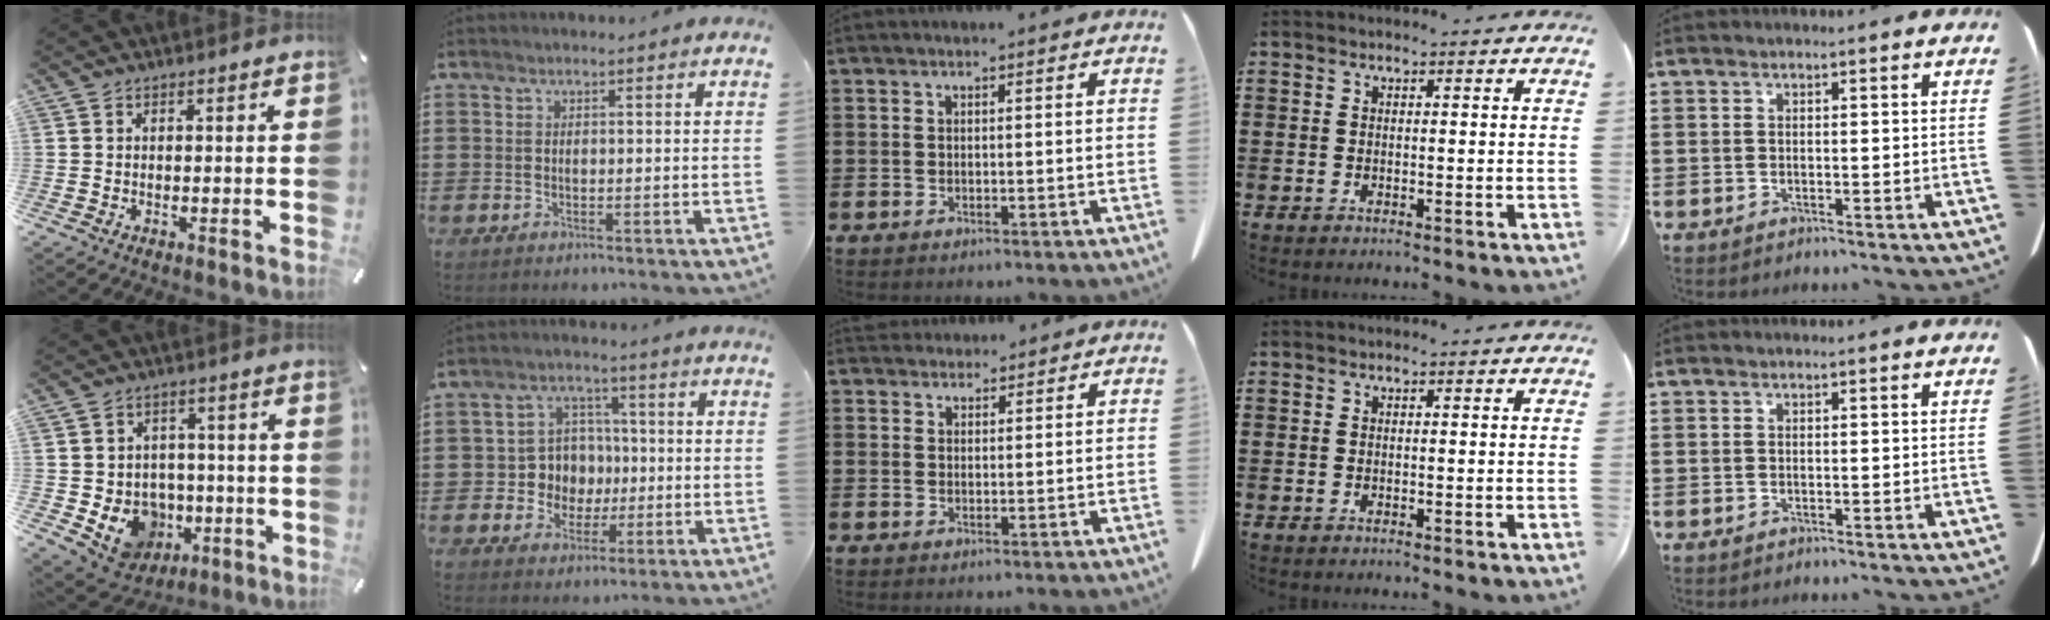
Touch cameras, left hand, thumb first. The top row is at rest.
{"thumb": {"total": 10.4, "force": [-2.4, 9.5, 3.3], "torque": [-0.055, 0.004, -0.033]}, "index": {"total": 6.7, "force": [-0.2, 6.5, 1.8], "torque": [-0.052, 0.015, -0.002]}, "middle": {"total": 2.3, "force": [2.2, 0.8, 0.1], "torque": [-0.008, 0.000, 0.043]}}